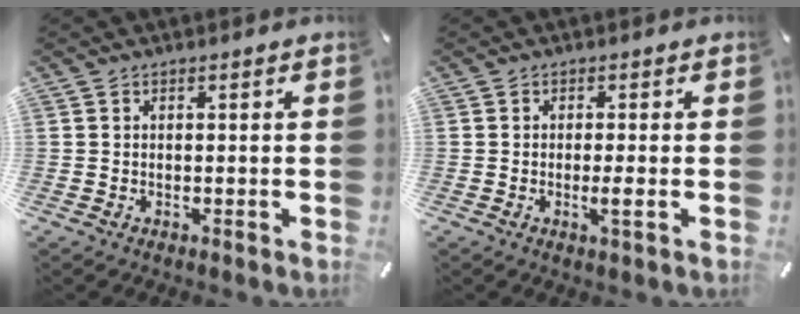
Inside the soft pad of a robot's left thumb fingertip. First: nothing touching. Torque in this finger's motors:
{"motor_torque": [-0.29, -0.09, 0.26, -0.24, 0.00]}